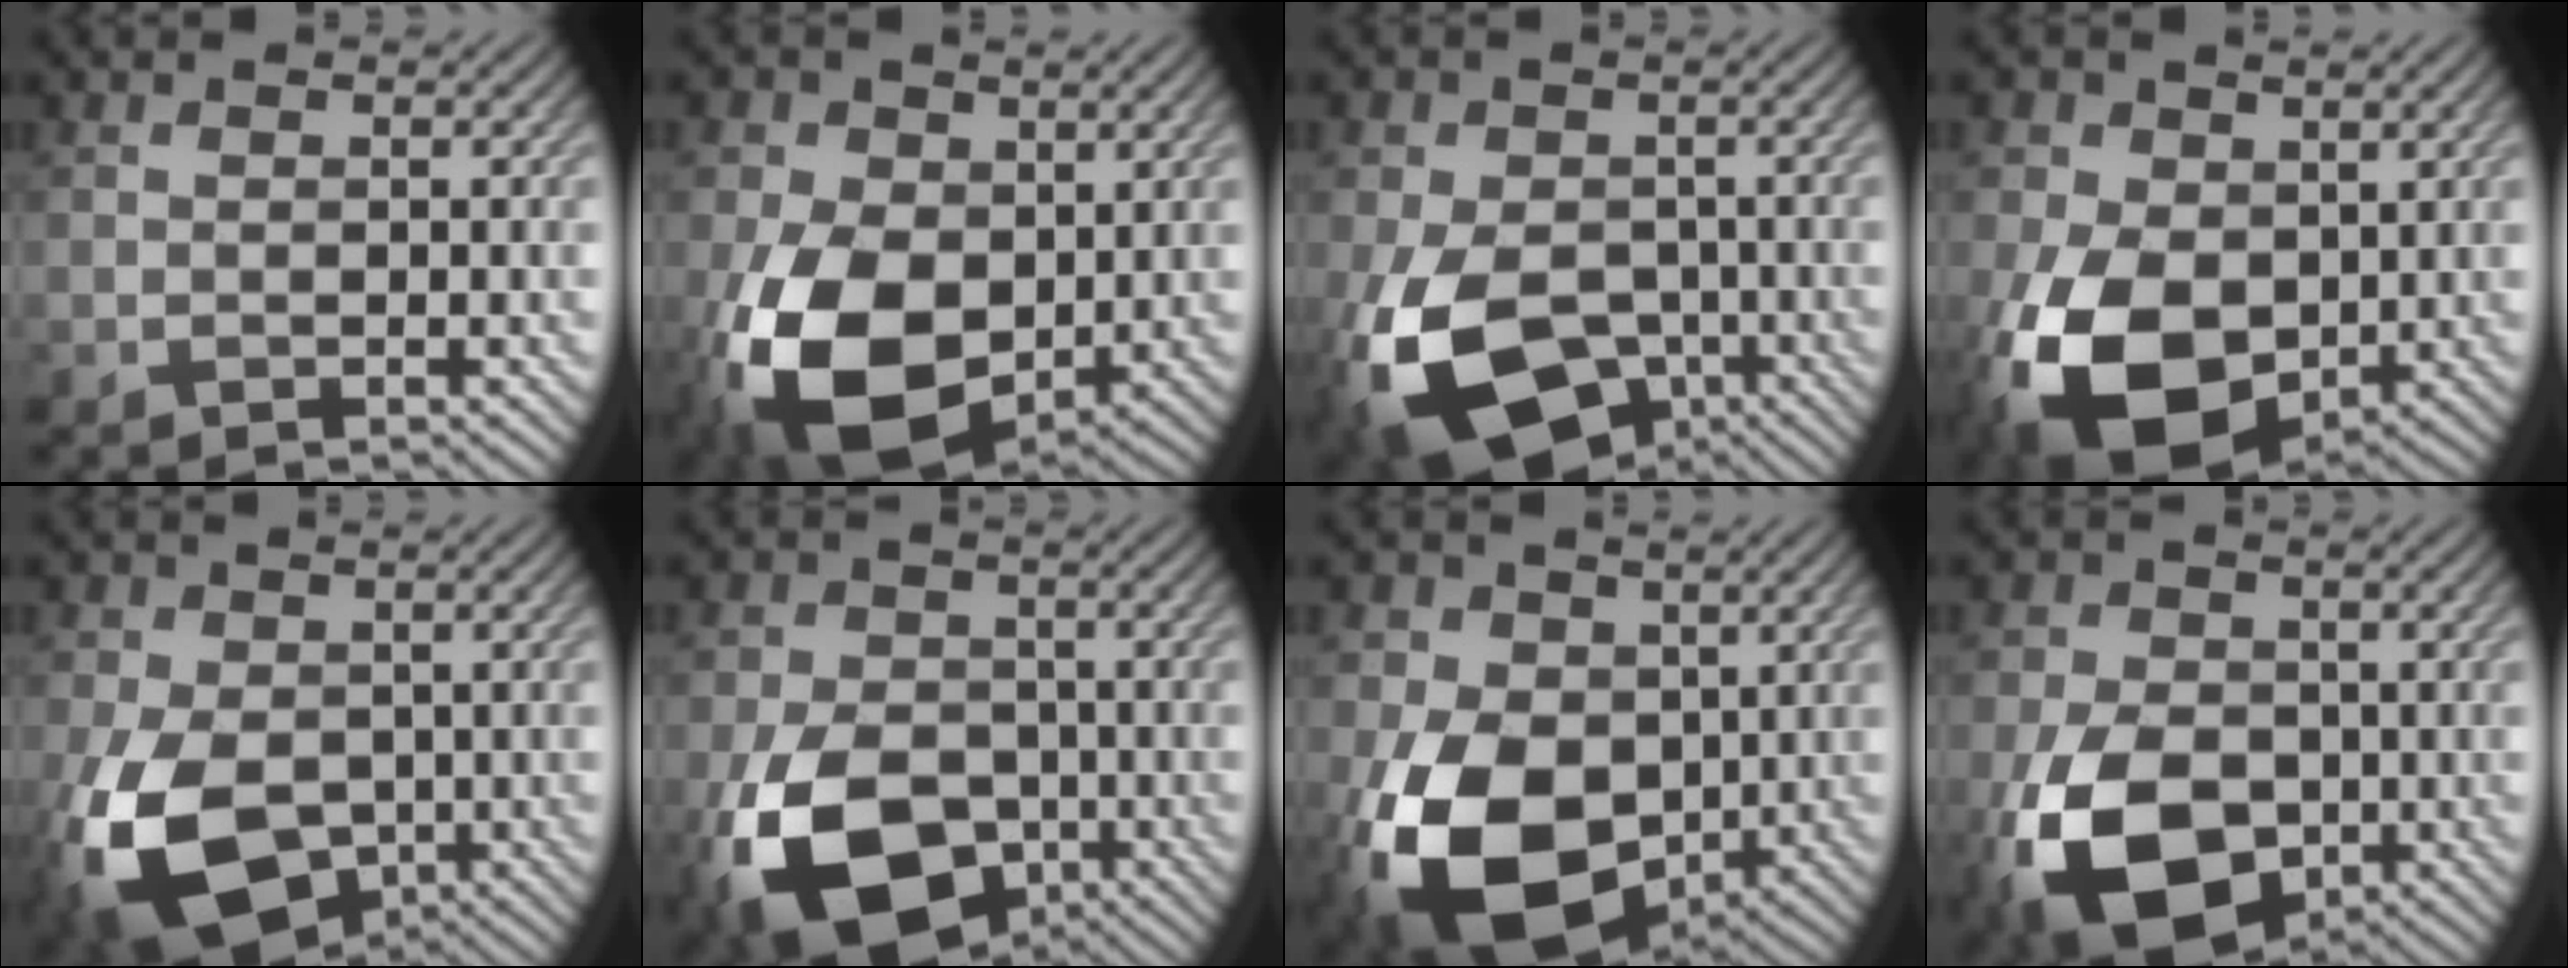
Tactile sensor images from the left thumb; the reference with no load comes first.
{"total": 13.9, "force": [-2.1, 9.3, 10.1], "torque": [-0.242, -0.030, -0.038]}
{"total": 15.7, "force": [-6.0, 10.1, 10.4], "torque": [-0.221, -0.045, -0.095]}
{"total": 13.6, "force": [-2.4, 9.0, 9.8], "torque": [-0.238, -0.024, -0.044]}
{"total": 14.0, "force": [-4.1, 9.1, 9.8], "torque": [-0.230, -0.031, -0.069]}
{"total": 15.1, "force": [-6.0, 9.8, 9.8], "torque": [-0.209, -0.039, -0.106]}
{"total": 15.0, "force": [-3.0, 10.4, 10.5], "torque": [-0.239, -0.018, -0.060]}
{"total": 13.2, "force": [-4.2, 8.6, 9.1], "torque": [-0.212, -0.028, -0.080]}